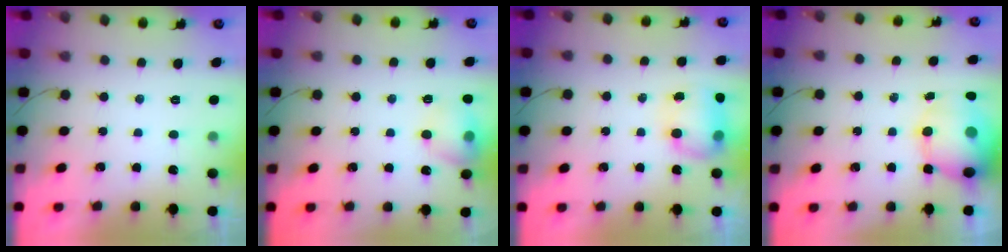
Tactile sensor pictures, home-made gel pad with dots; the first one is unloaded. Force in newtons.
{"total": 11.4, "press": 11.3, "slide": 1.5}
{"total": 11.9, "press": 9.5, "slide": 7.1}
{"total": 12.9, "press": 12.5, "slide": 3.4}